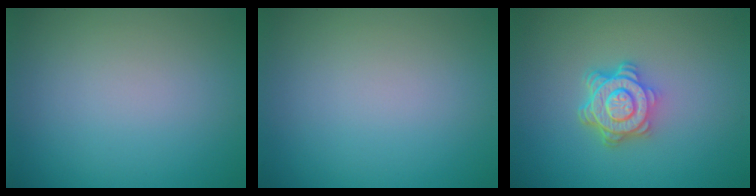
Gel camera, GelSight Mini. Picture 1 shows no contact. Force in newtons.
{"total": 0.0}
{"total": 4.8, "press": 3.7, "slide": 3.0}